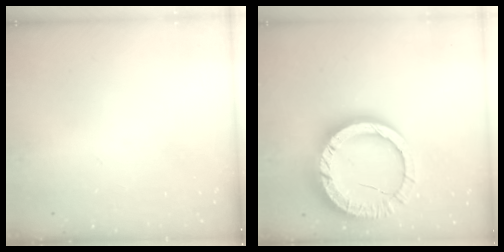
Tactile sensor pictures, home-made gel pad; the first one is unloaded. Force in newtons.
{"total": 19.3, "press": 19.2, "slide": 1.7}